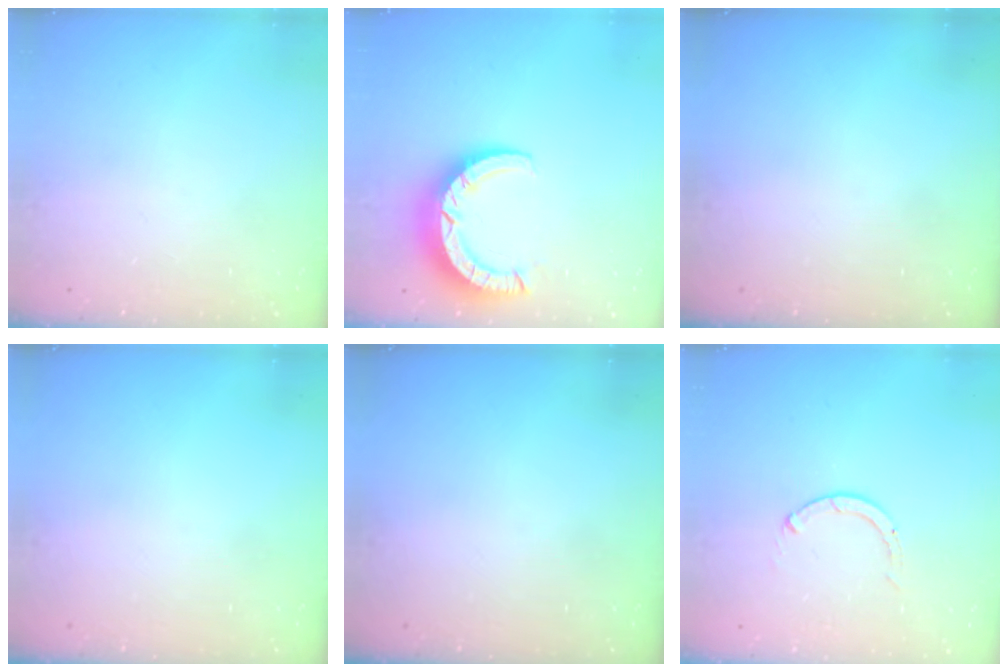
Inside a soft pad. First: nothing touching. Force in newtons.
{"total": 8.9, "press": 8.8, "slide": 1.1}
{"total": 0.0}
{"total": 0.0}
{"total": 0.0}
{"total": 0.0}